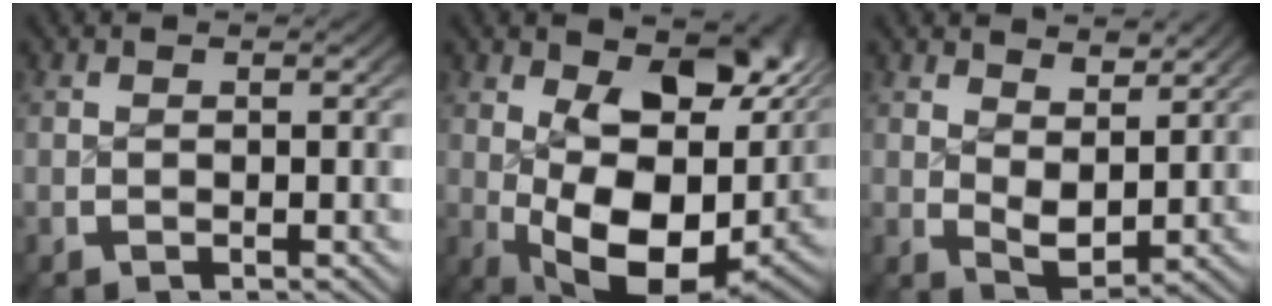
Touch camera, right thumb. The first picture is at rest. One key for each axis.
{"total": 15.2, "fx": -0.4, "fy": 9.1, "fz": 12.1, "tx": -0.206, "ty": -0.061, "tz": 0.027}
{"total": 3.6, "fx": 1.6, "fy": 2.1, "fz": 2.5, "tx": -0.039, "ty": -0.019, "tz": 0.037}